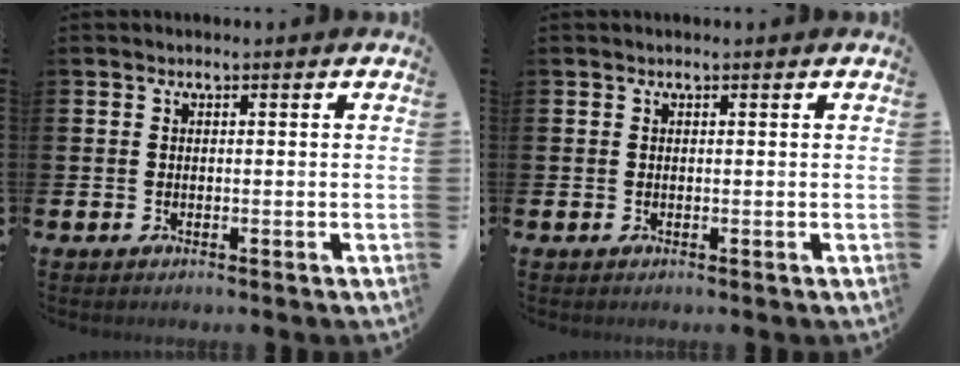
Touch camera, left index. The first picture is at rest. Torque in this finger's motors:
{"motor_torque": [-0.24, 0.04, -0.19, -0.01]}